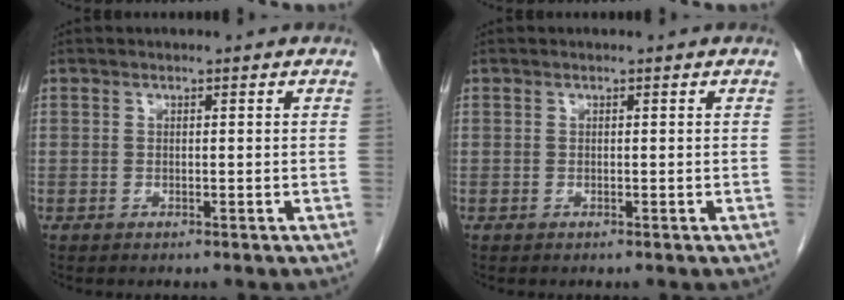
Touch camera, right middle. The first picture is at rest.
{"total": 0.0}